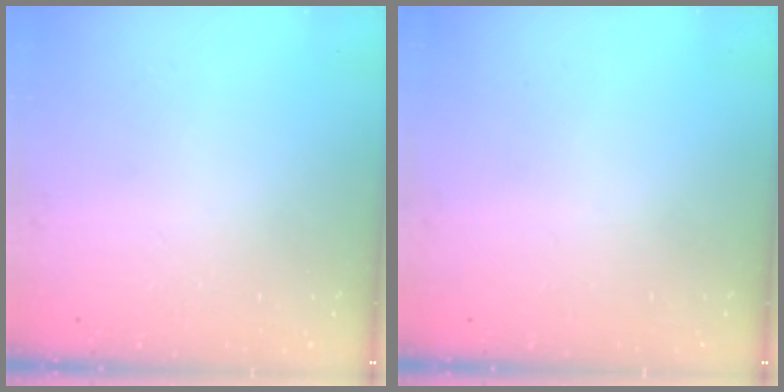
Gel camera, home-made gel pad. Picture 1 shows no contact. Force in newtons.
{"total": 0.0}